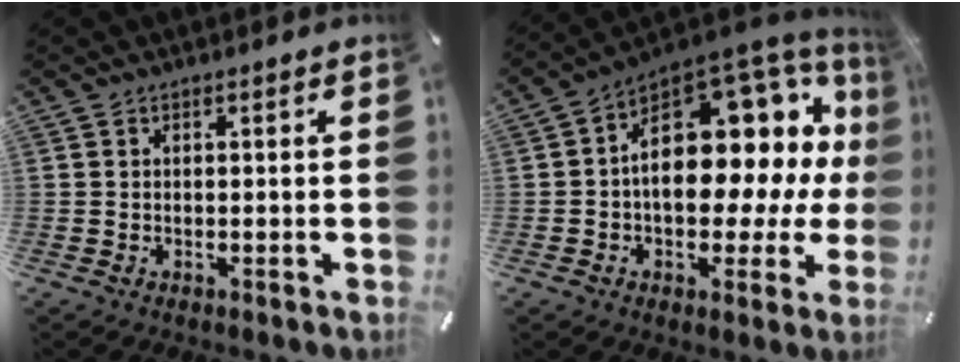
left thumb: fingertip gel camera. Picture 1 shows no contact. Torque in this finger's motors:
{"motor_torque": [0.52, 1.92, 1.61, -0.91, 0.67]}